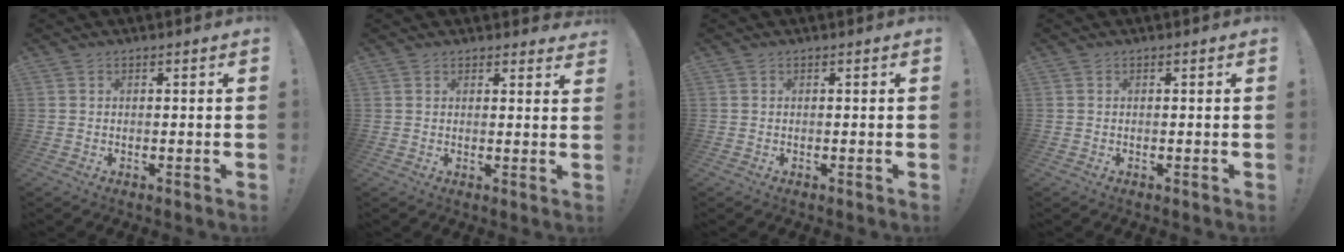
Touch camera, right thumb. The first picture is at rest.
{"total": 2.4, "force": [1.5, 1.7, 0.4], "torque": [0.010, -0.010, 0.026]}
{"total": 0.0}
{"total": 0.0}